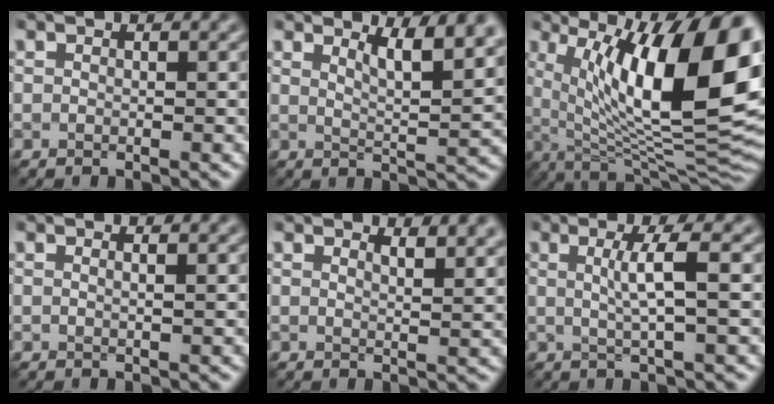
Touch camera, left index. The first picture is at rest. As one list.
[{"total": 5.4, "force": [3.2, 1.5, 4.0], "torque": [-0.049, 0.001, 0.049]}, {"total": 16.8, "force": [4.3, 5.9, 15.1], "torque": [-0.210, -0.004, 0.071]}, {"total": 0.8, "force": [0.3, 0.3, 0.6], "torque": [-0.005, -0.002, -0.002]}, {"total": 3.3, "force": [2.5, 1.1, 1.9], "torque": [-0.013, 0.004, 0.034]}, {"total": 3.2, "force": [0.3, 0.5, 3.1], "torque": [-0.053, -0.001, 0.005]}]